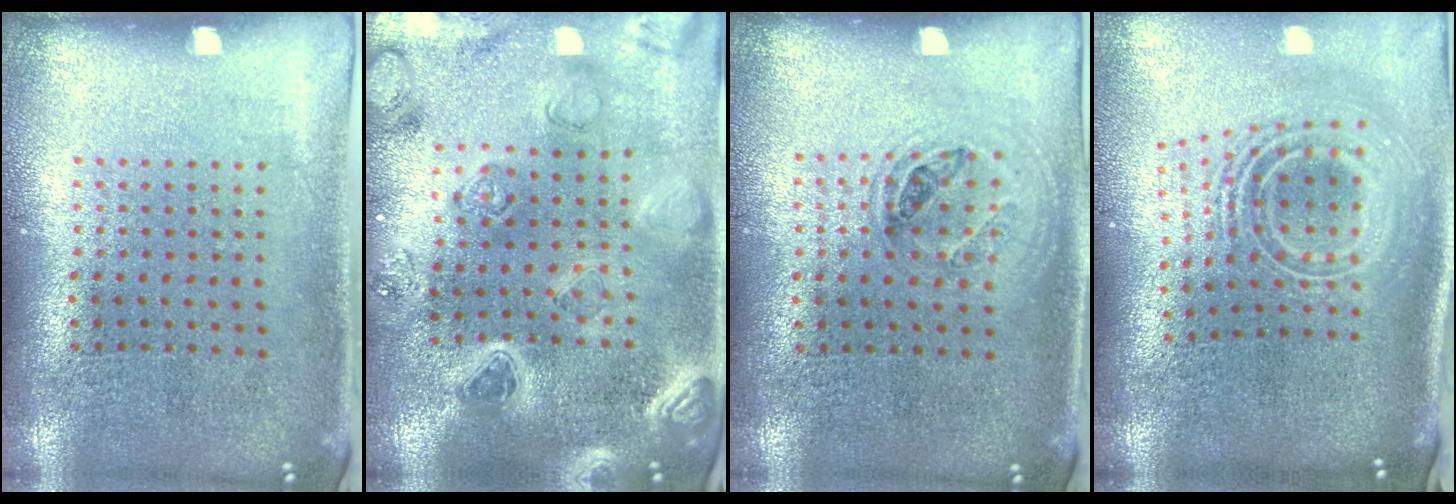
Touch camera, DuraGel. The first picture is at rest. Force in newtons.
{"total": 2.4, "press": 2.4, "slide": 0.2}
{"total": 1.0, "press": 1.0, "slide": 0.4}
{"total": 2.6, "press": 1.8, "slide": 1.9}